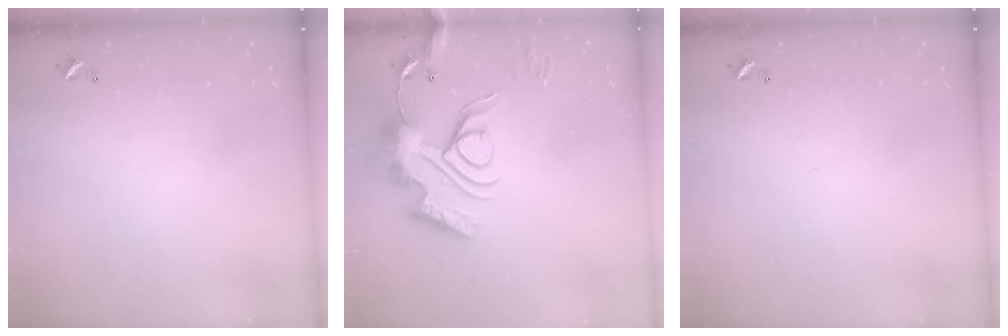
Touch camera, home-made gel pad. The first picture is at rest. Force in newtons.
{"total": 18.4, "press": 18.3, "slide": 1.8}
{"total": 0.0}